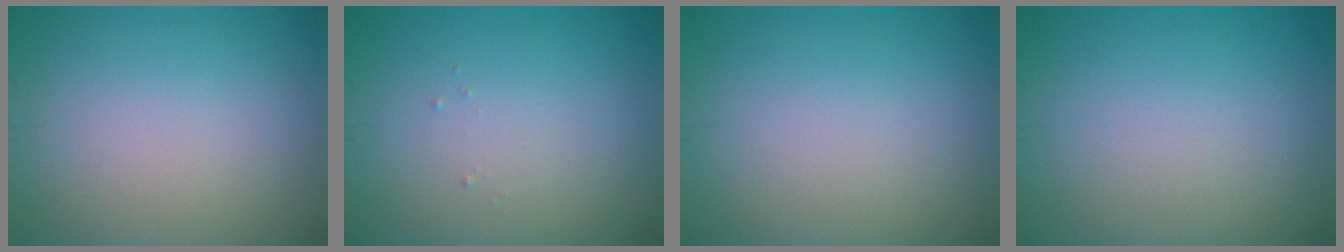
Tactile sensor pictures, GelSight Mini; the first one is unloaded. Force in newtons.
{"total": 0.0}
{"total": 0.0}
{"total": 0.0}